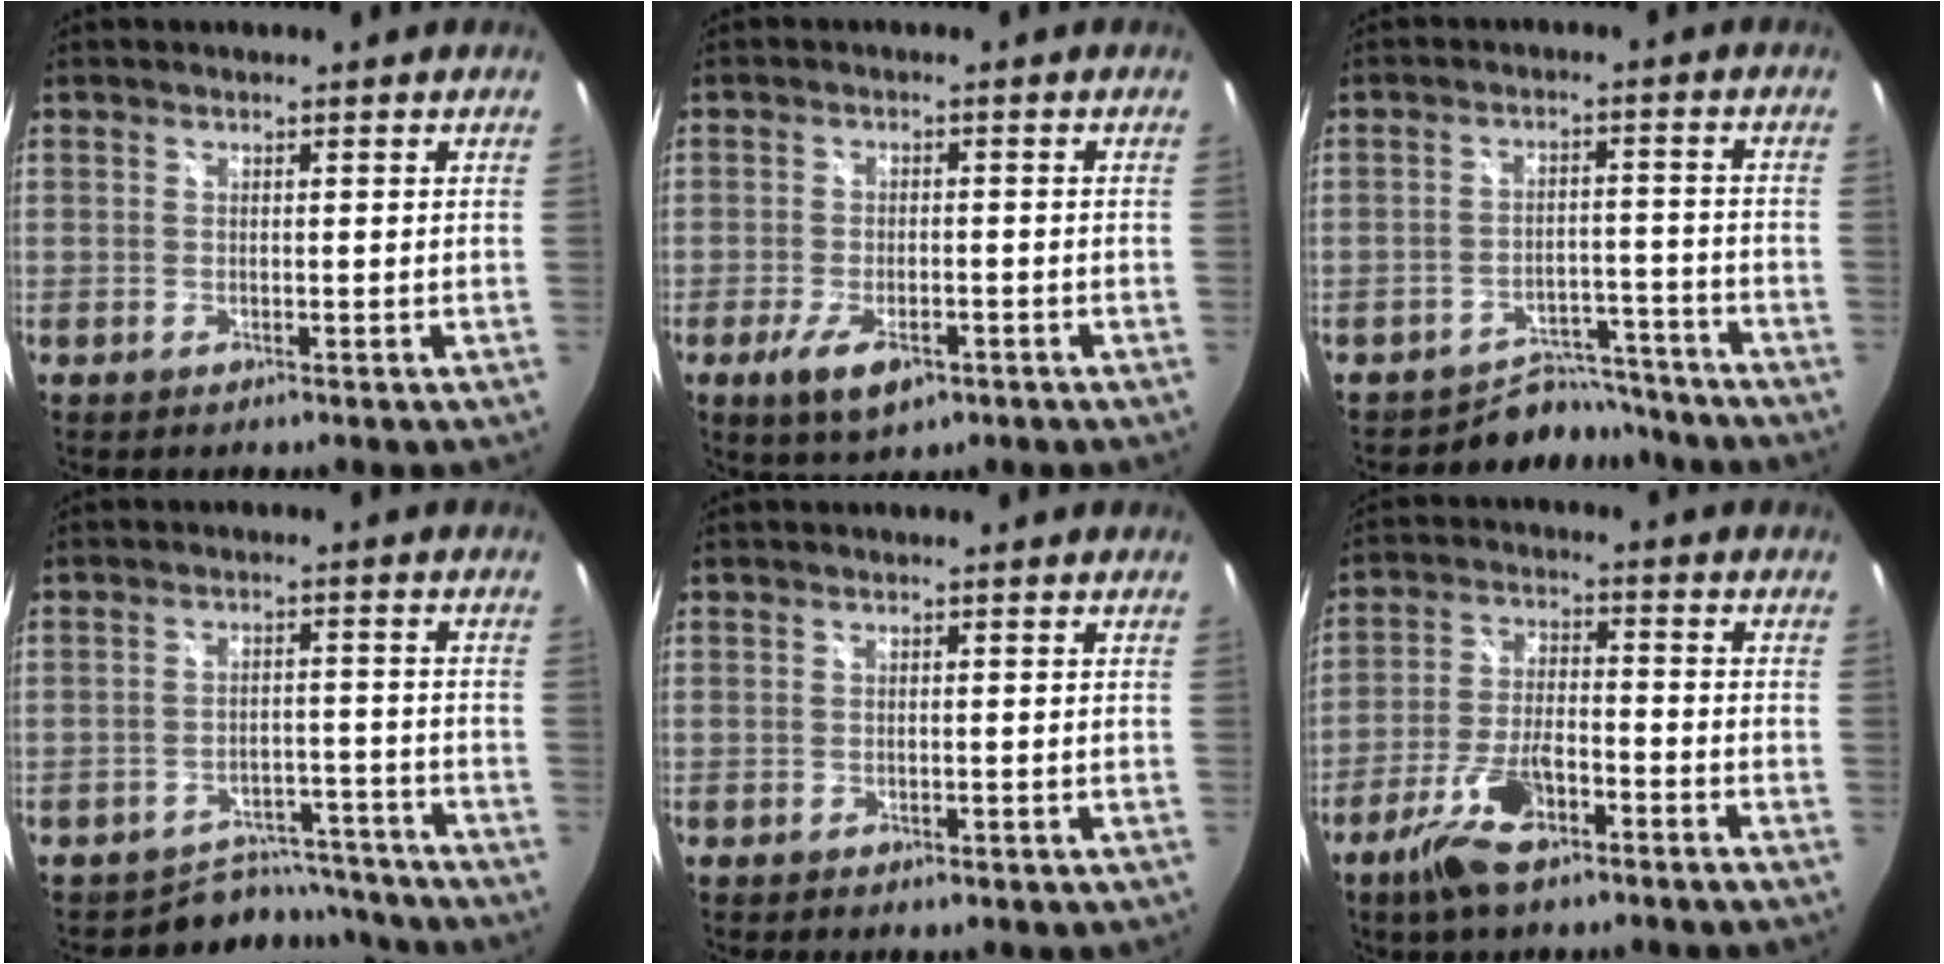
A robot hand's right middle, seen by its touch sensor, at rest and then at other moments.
{"total": 7.0, "force": [-3.6, 3.0, 5.2], "torque": [-0.116, -0.017, -0.059]}
{"total": 7.6, "force": [-6.9, 3.0, -0.1], "torque": [-0.002, 0.022, -0.100]}
{"total": 9.5, "force": [-8.8, 3.7, 0.0], "torque": [-0.003, 0.033, -0.117]}
{"total": 1.0, "force": [-0.3, 0.8, 0.5], "torque": [-0.007, -0.003, -0.005]}
{"total": 10.5, "force": [-6.9, 3.4, 7.2], "torque": [-0.157, -0.007, -0.128]}